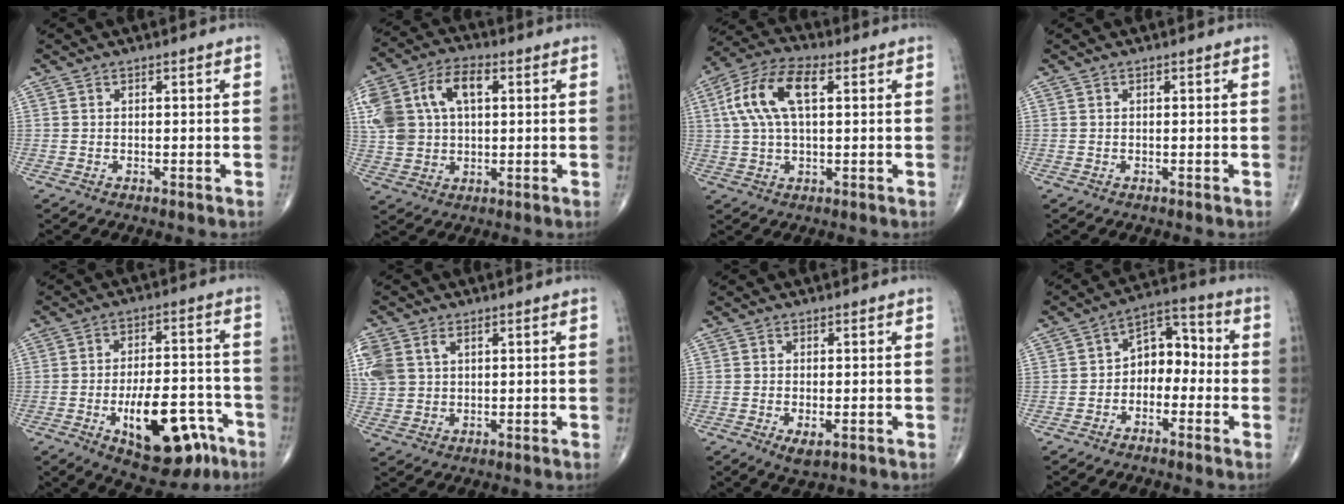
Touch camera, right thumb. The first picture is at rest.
{"total": 15.8, "force": [3.9, 10.1, 11.5], "torque": [-0.237, 0.019, 0.071]}
{"total": 12.2, "force": [2.9, 5.9, 10.3], "torque": [-0.218, 0.027, 0.053]}
{"total": 0.0}
{"total": 17.3, "force": [-7.4, 8.0, 13.4], "torque": [-0.174, 0.040, -0.098]}
{"total": 12.2, "force": [4.0, 9.2, 7.0], "torque": [-0.199, 0.014, 0.085]}
{"total": 2.9, "force": [-1.0, 1.2, 2.4], "torque": [-0.045, -0.008, -0.013]}
{"total": 8.1, "force": [-1.5, 5.8, 5.5], "torque": [-0.053, 0.045, -0.042]}